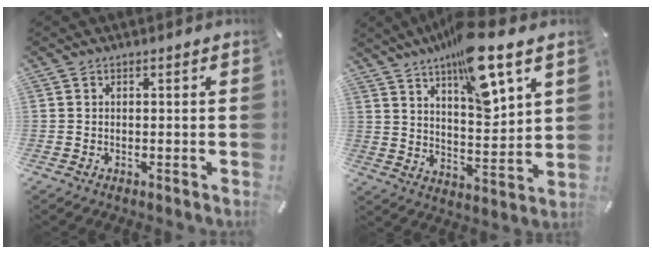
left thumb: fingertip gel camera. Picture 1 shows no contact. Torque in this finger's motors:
{"motor_torque": [2.86, 2.14, 1.88, -0.89, 0.44]}